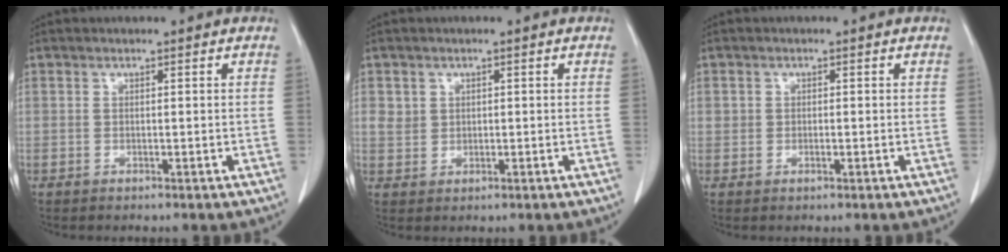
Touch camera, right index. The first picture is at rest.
{"total": 2.4, "force": [0.8, 2.2, 0.6], "torque": [-0.006, 0.006, 0.020]}
{"total": 1.1, "force": [-0.1, 0.8, 0.7], "torque": [-0.013, 0.003, 0.001]}